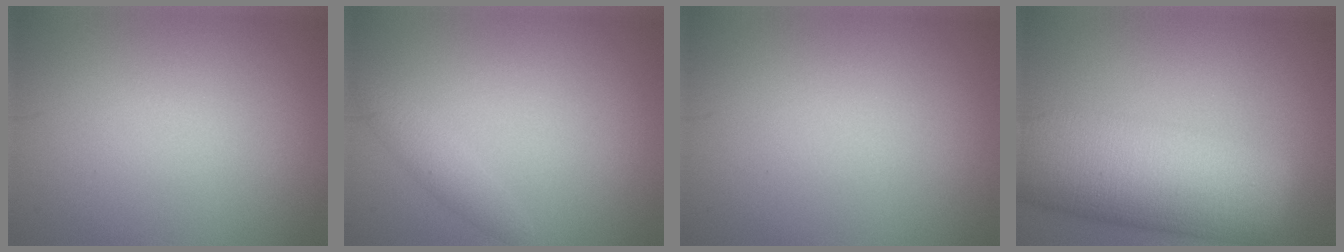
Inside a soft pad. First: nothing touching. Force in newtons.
{"total": 1.4, "press": 1.4, "slide": 0.1}
{"total": 0.0}
{"total": 11.9, "press": 11.9, "slide": 0.3}